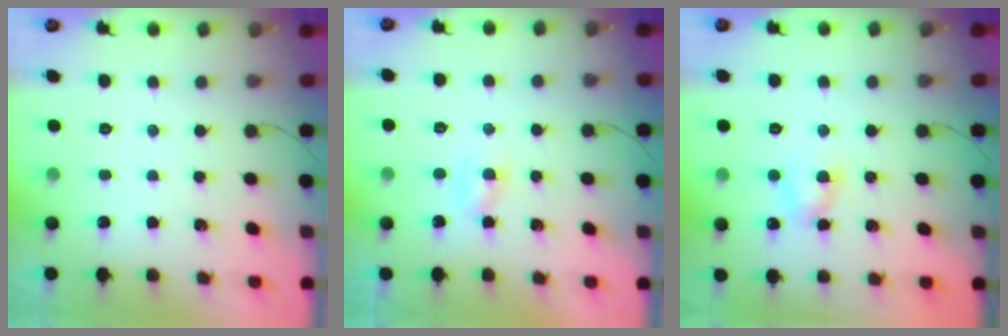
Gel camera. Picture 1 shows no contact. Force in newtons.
{"total": 1.6, "press": 1.4, "slide": 0.7}
{"total": 4.7, "press": 4.6, "slide": 0.5}